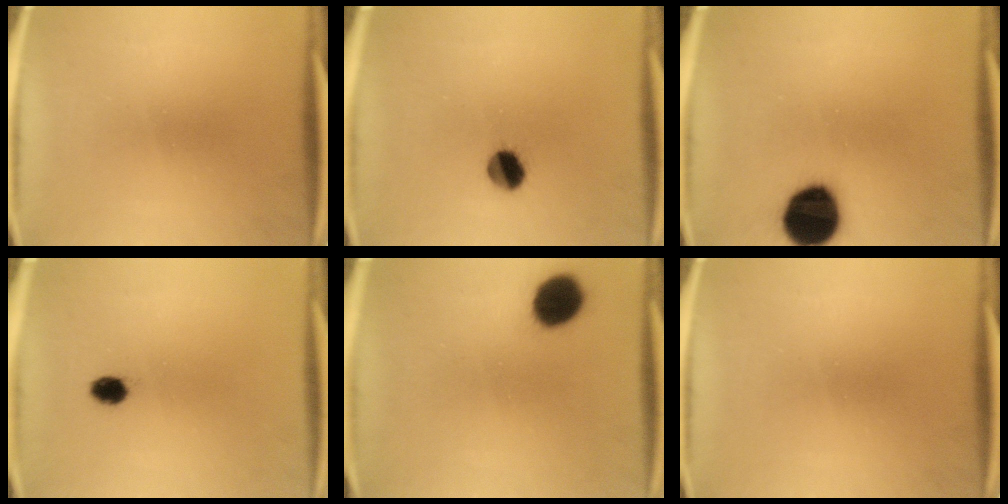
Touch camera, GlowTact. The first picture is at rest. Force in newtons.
{"total": 6.0}
{"total": 15.3}
{"total": 2.9}
{"total": 9.0}
{"total": 0.0}